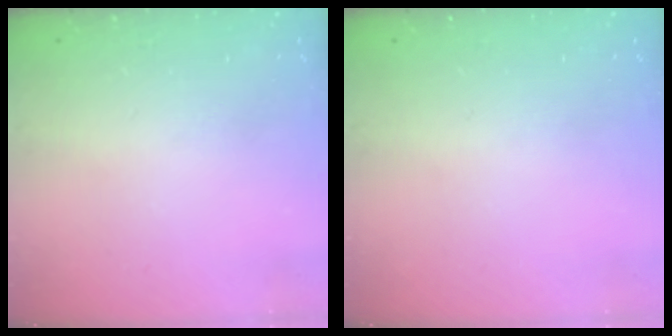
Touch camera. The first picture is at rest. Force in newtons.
{"total": 0.0}